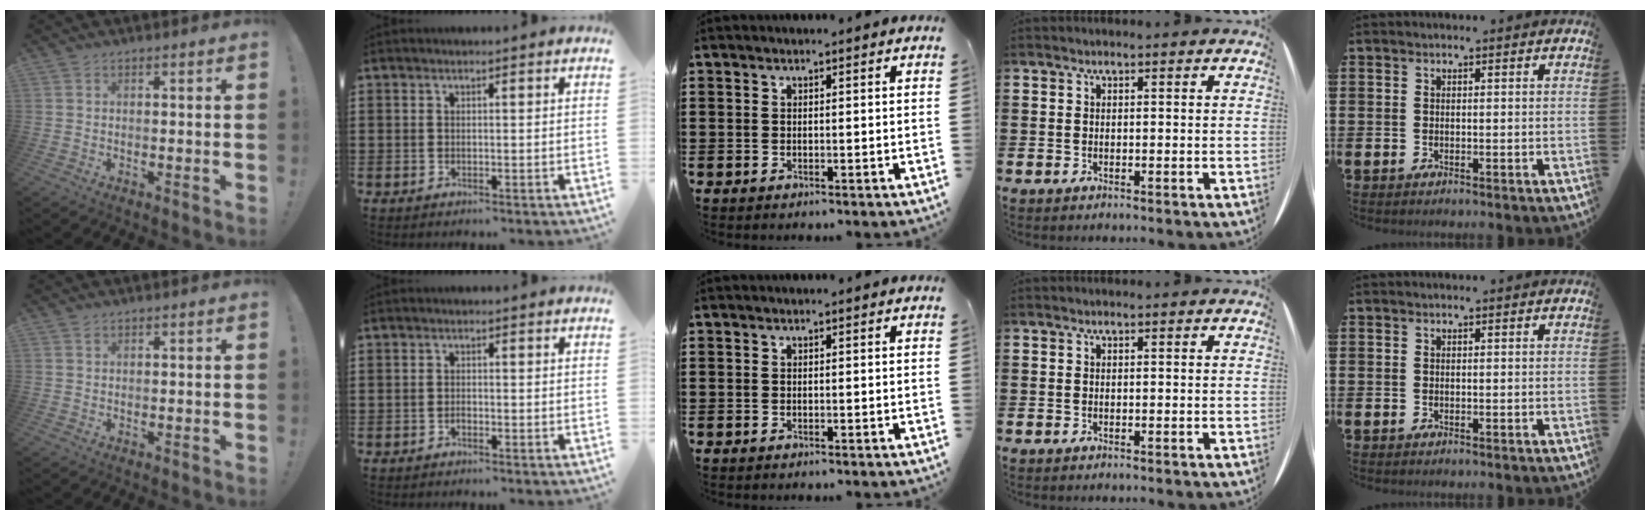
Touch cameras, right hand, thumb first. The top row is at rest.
{"thumb": {"total": 0.7, "force": [0.4, 0.4, 0.3], "torque": [-0.001, -0.001, 0.007]}, "index": {"total": 0.8, "force": [-0.6, 0.4, 0.4], "torque": [-0.009, -0.002, -0.010]}}